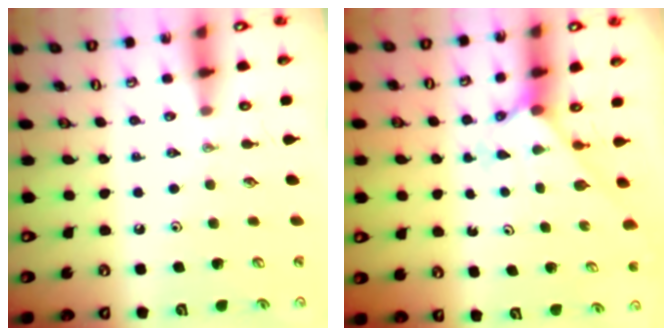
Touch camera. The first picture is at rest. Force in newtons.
{"total": 1.9, "press": 1.9, "slide": 0.1}